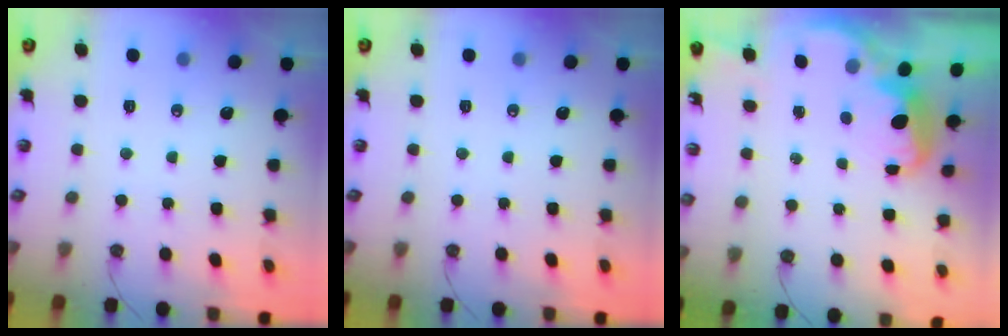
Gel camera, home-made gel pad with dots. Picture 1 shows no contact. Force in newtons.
{"total": 0.0}
{"total": 2.8, "press": 2.7, "slide": 0.6}